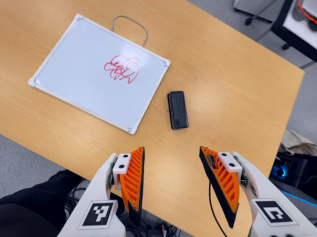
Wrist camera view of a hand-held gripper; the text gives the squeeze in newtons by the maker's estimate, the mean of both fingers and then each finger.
{"total": 0.0}